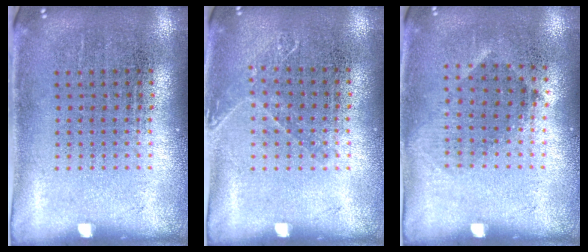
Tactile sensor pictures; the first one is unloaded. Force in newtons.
{"total": 1.0, "press": 0.9, "slide": 0.3}
{"total": 0.9, "press": 0.7, "slide": 0.6}